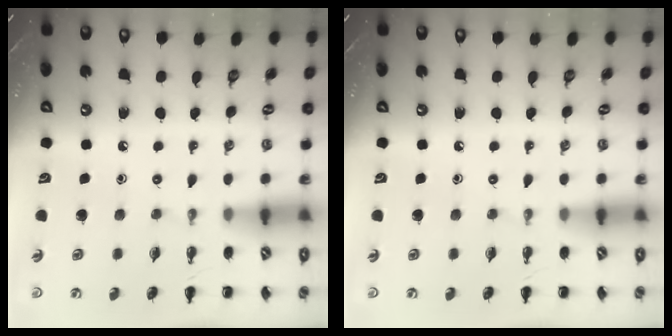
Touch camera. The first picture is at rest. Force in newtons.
{"total": 0.0}